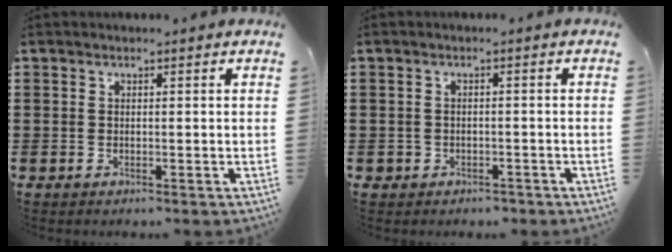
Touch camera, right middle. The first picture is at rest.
{"total": 1.3, "force": [-1.0, 0.9, -0.1], "torque": [-0.004, 0.002, -0.025]}